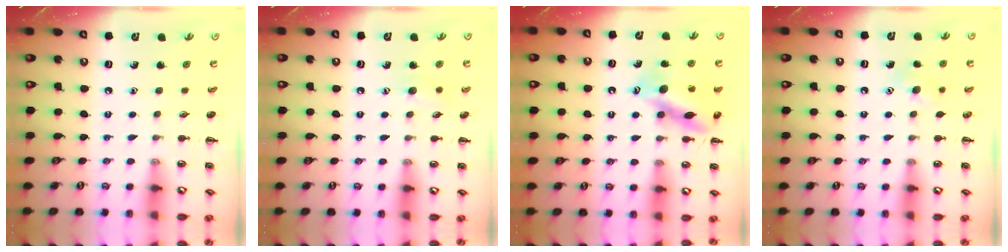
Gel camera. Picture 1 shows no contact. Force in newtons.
{"total": 6.3, "press": 6.2, "slide": 1.2}
{"total": 14.6, "press": 14.5, "slide": 1.5}
{"total": 6.3, "press": 6.0, "slide": 1.7}